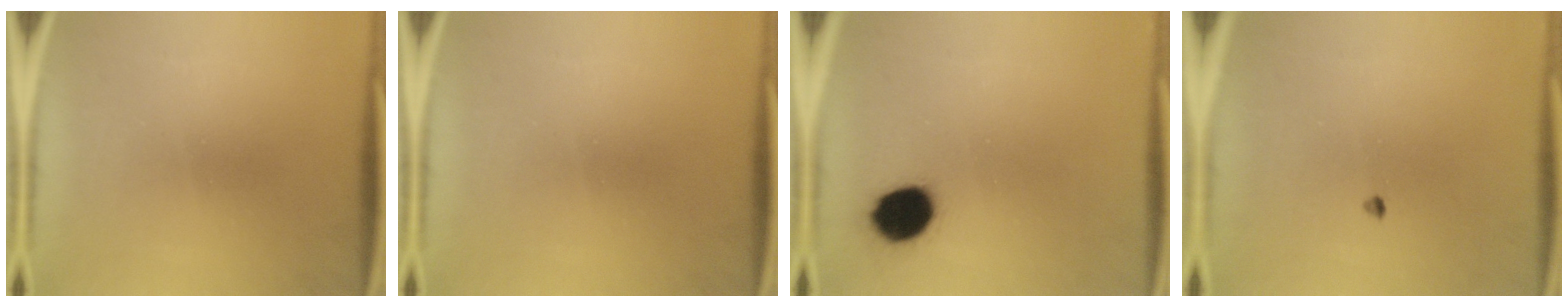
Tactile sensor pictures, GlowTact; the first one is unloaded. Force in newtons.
{"total": 0.0}
{"total": 9.9}
{"total": 0.7}